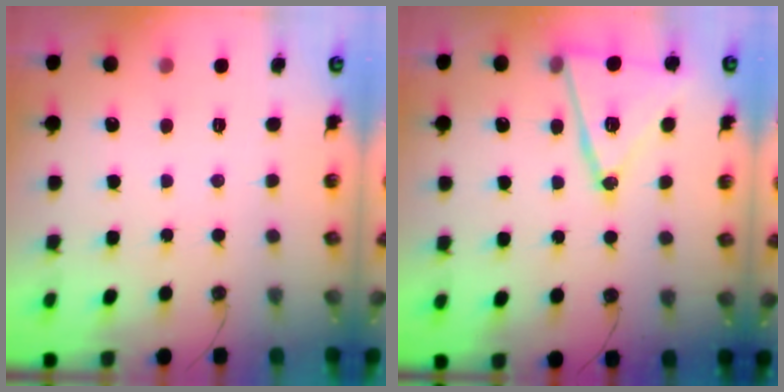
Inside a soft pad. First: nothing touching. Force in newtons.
{"total": 16.9, "press": 16.6, "slide": 3.4}